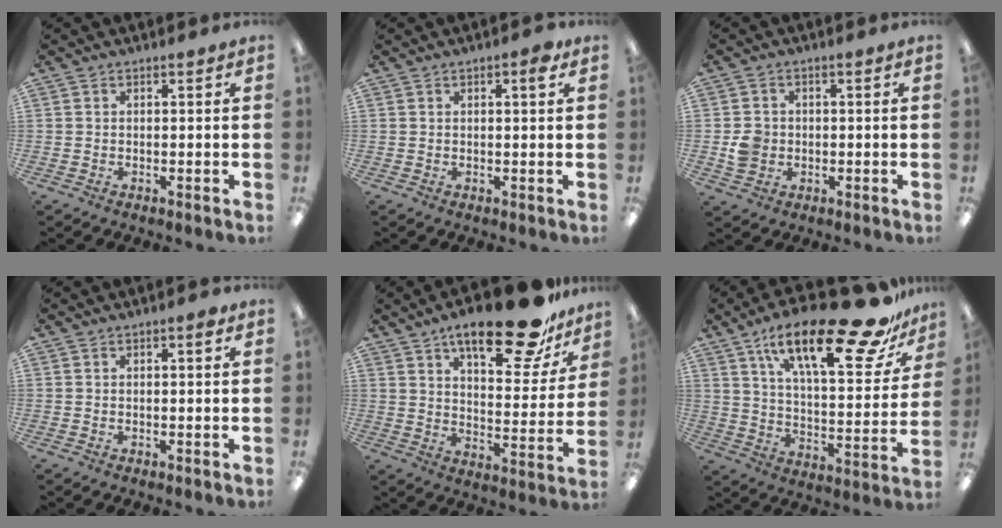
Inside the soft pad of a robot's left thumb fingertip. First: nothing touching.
{"total": 2.2, "force": [1.2, 0.6, 1.7], "torque": [-0.022, -0.002, 0.015]}
{"total": 4.8, "force": [-0.4, 4.4, 1.8], "torque": [-0.018, 0.005, -0.006]}
{"total": 1.3, "force": [0.7, 0.3, 1.0], "torque": [-0.014, -0.001, 0.010]}
{"total": 20.9, "force": [15.2, 6.6, 12.7], "torque": [-0.187, -0.093, 0.247]}
{"total": 26.1, "force": [17.4, 8.0, 17.8], "torque": [-0.268, -0.105, 0.278]}